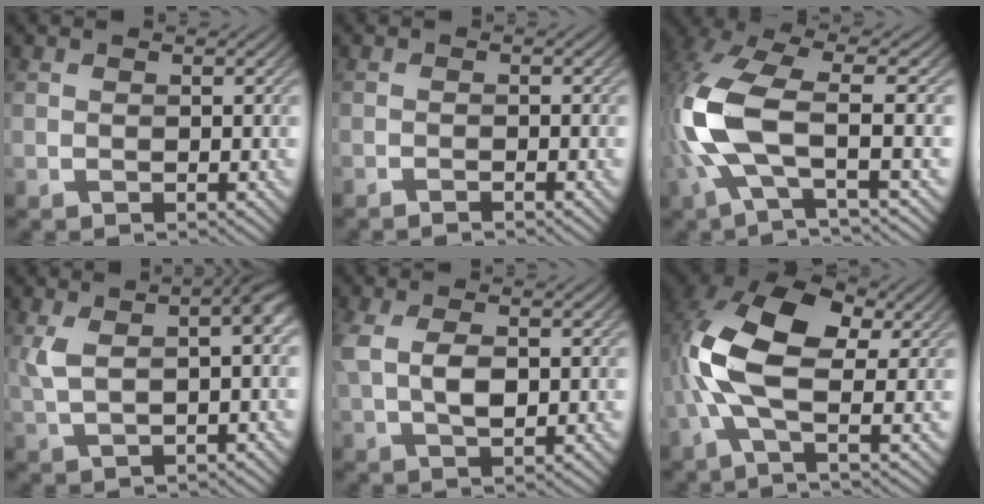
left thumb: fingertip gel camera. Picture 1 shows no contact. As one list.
[{"total": 0.9, "force": [-0.9, 0.0, 0.3], "torque": [-0.004, 0.000, -0.017]}, {"total": 11.2, "force": [-1.5, 3.8, 10.4], "torque": [-0.250, 0.000, -0.041]}, {"total": 6.3, "force": [1.3, 2.0, 5.9], "torque": [-0.116, 0.004, 0.023]}, {"total": 4.7, "force": [0.5, 2.3, 4.1], "torque": [-0.100, 0.001, 0.011]}, {"total": 10.8, "force": [0.3, 4.8, 9.7], "torque": [-0.203, 0.013, -0.005]}]